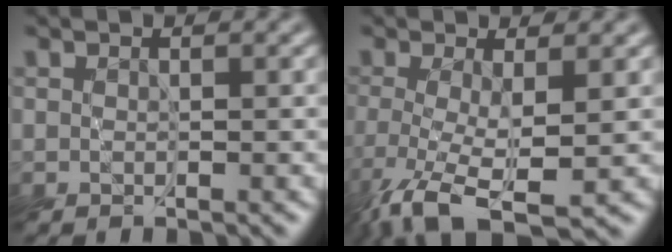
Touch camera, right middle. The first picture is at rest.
{"total": 5.3, "force": [-2.5, 1.1, 4.6], "torque": [-0.100, -0.021, -0.048]}